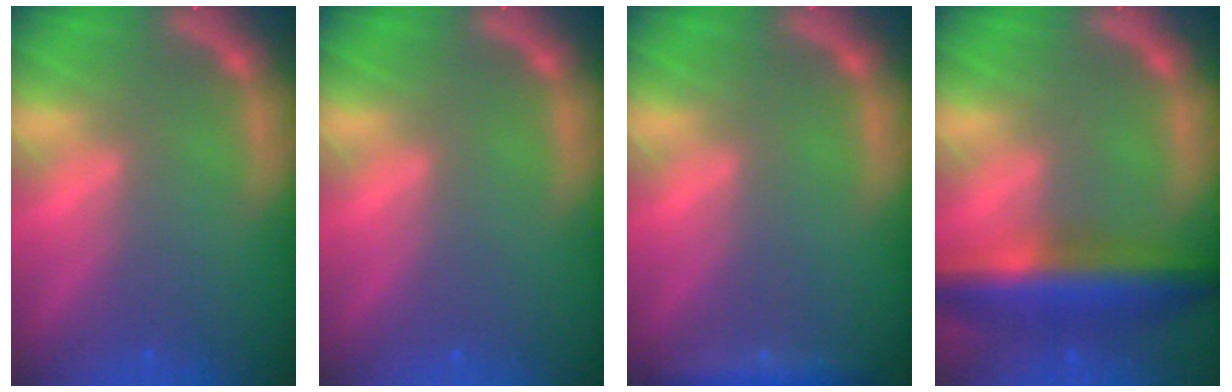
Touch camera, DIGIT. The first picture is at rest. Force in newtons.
{"total": 0.0}
{"total": 2.4}
{"total": 7.9}